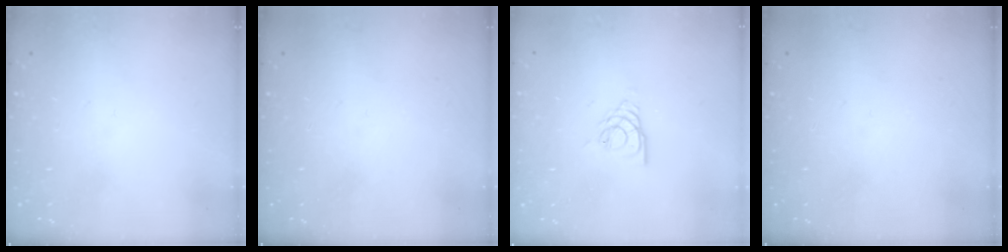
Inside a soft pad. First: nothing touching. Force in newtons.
{"total": 0.0}
{"total": 5.2, "press": 5.2, "slide": 0.3}
{"total": 0.0}